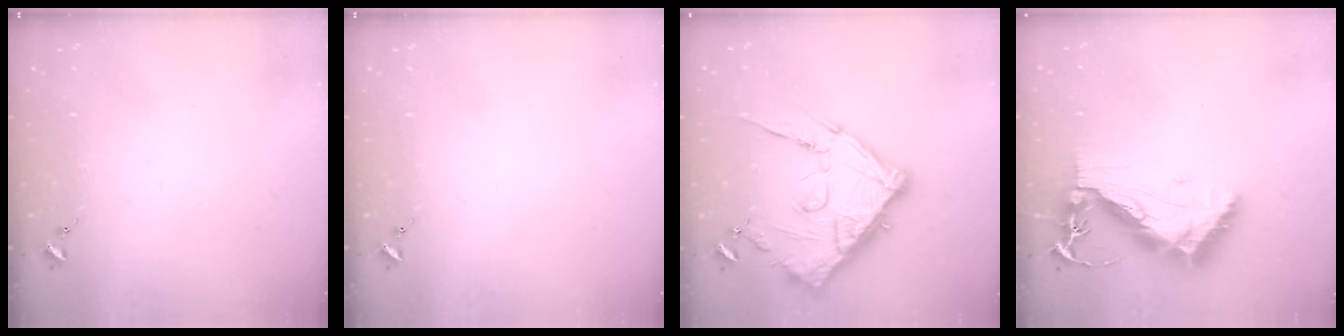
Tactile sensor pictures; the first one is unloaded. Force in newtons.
{"total": 0.0}
{"total": 17.2, "press": 17.2, "slide": 1.3}
{"total": 12.4, "press": 12.3, "slide": 1.4}